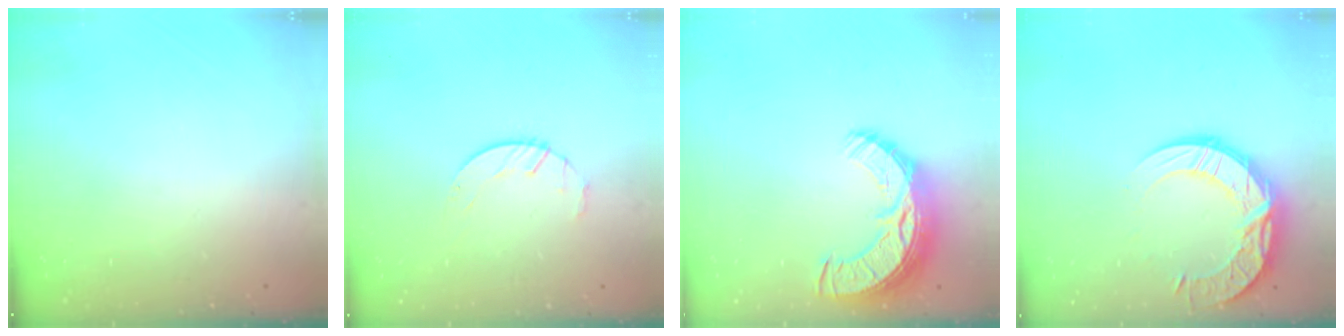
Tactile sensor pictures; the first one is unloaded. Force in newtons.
{"total": 1.6, "press": 1.6, "slide": 0.3}
{"total": 15.2, "press": 15.2, "slide": 1.0}
{"total": 19.5, "press": 19.4, "slide": 1.5}